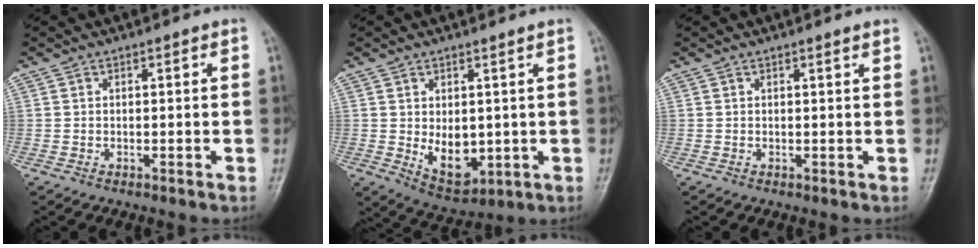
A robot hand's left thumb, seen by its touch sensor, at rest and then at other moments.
{"total": 7.6, "force": [0.2, 4.6, 6.1], "torque": [-0.065, -0.018, 0.025]}
{"total": 0.7, "force": [0.6, -0.1, 0.4], "torque": [-0.014, -0.005, 0.011]}